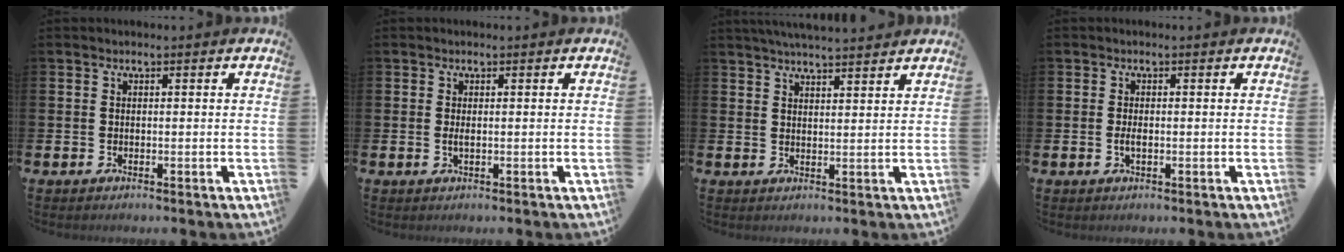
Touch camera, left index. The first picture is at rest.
{"total": 0.8, "force": [0.0, 0.2, 0.8], "torque": [-0.010, -0.001, -0.001]}
{"total": 4.1, "force": [4.1, -0.1, 0.7], "torque": [-0.022, -0.015, 0.074]}
{"total": 1.4, "force": [-0.2, 0.6, 1.3], "torque": [-0.020, -0.001, -0.006]}